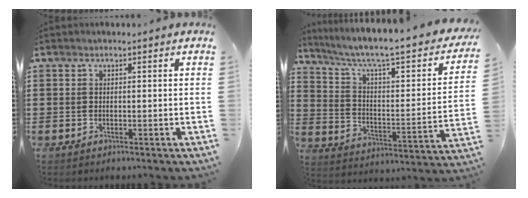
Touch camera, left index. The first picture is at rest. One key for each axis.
{"total": 6.3, "fx": 4.2, "fy": 0.8, "fz": 4.6, "tx": -0.107, "ty": -0.038, "tz": 0.061}